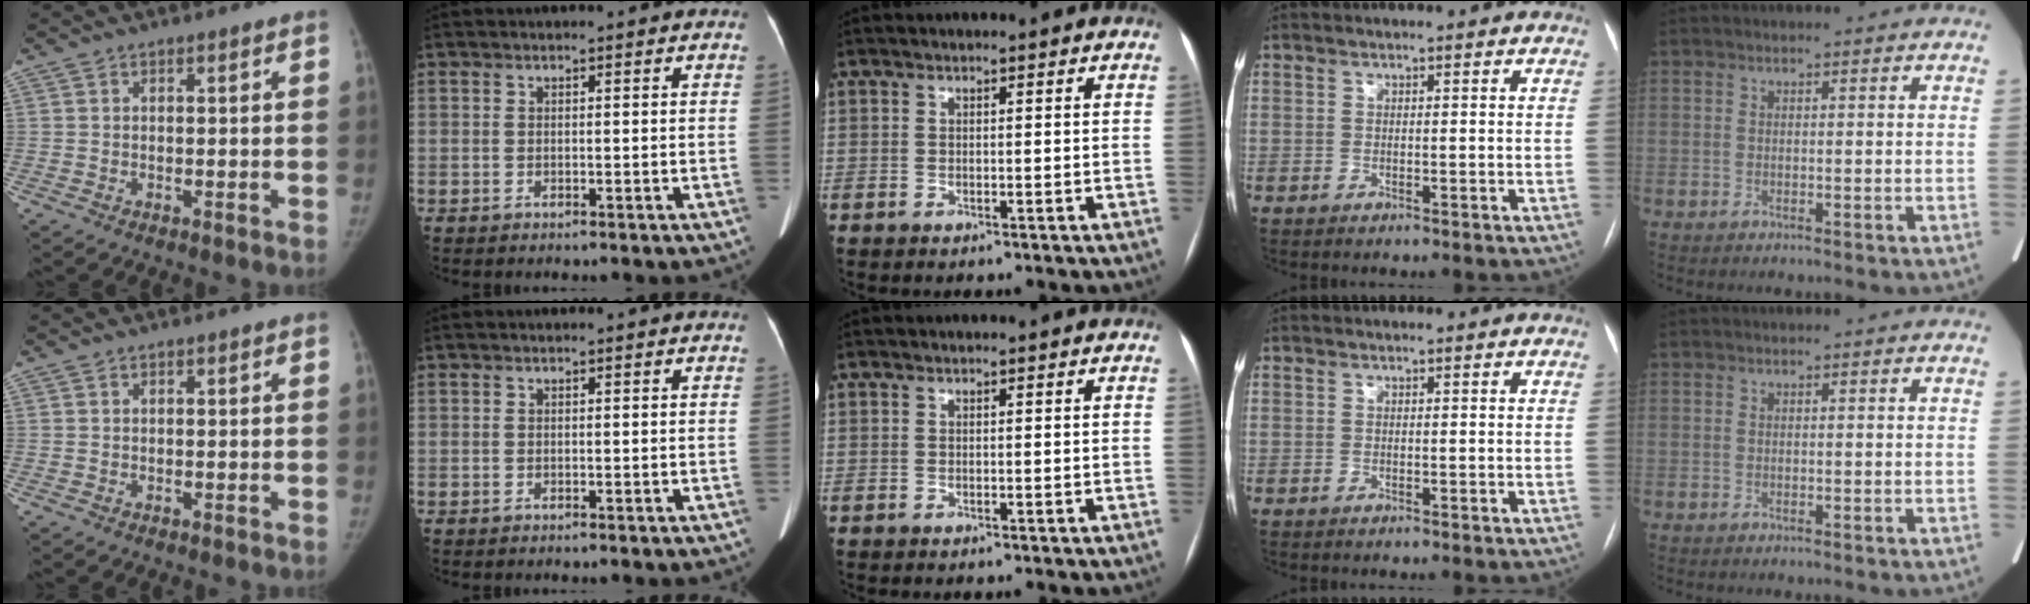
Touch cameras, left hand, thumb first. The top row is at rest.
{}